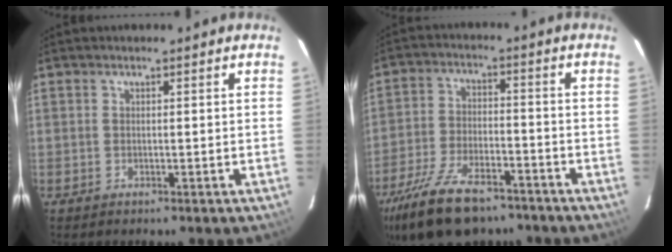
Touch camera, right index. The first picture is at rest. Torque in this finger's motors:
{"motor_torque": [1.18, -0.95, 0.69, 0.15]}